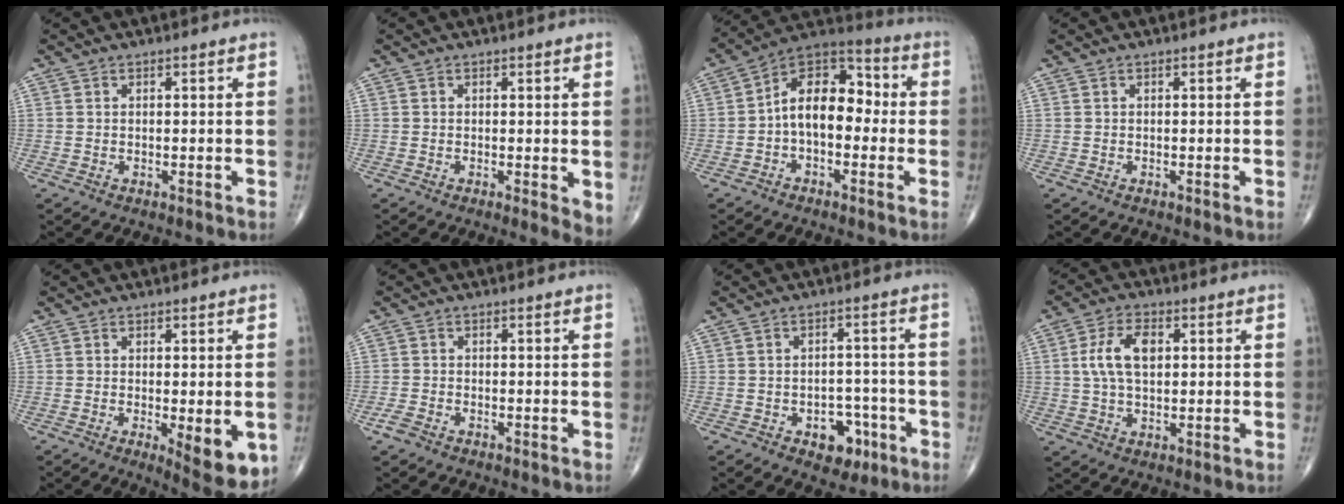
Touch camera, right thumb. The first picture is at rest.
{"total": 3.4, "force": [-0.1, 1.2, 3.1], "torque": [-0.040, -0.010, -0.005]}
{"total": 12.9, "force": [-0.9, 8.0, 10.0], "torque": [-0.128, 0.045, -0.031]}
{"total": 0.0}
{"total": 8.7, "force": [-2.3, 2.9, 7.9], "torque": [-0.098, -0.020, -0.026]}
{"total": 2.1, "force": [-1.4, 1.1, 1.1], "torque": [-0.034, 0.002, -0.028]}
{"total": 7.0, "force": [-3.3, 4.8, 4.0], "torque": [-0.020, 0.030, -0.039]}
{"total": 8.2, "force": [1.5, 4.5, 6.7], "torque": [-0.128, 0.008, 0.027]}